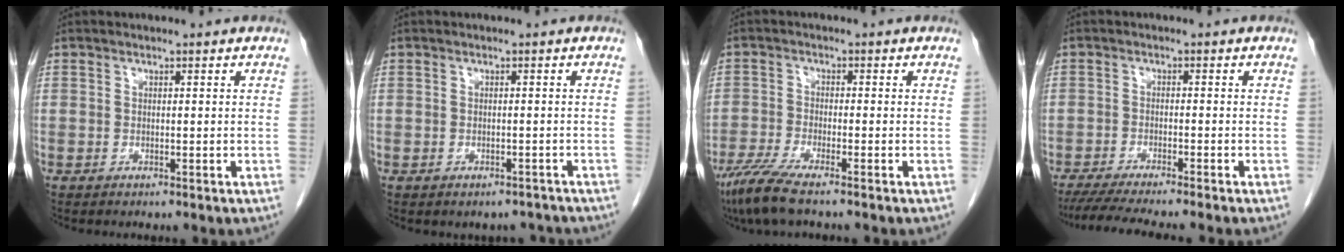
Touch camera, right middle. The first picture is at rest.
{"total": 2.5, "force": [-2.0, 1.4, 0.2], "torque": [0.002, 0.009, -0.026]}
{"total": 6.1, "force": [-4.7, 0.0, 4.0], "torque": [-0.079, -0.020, -0.091]}
{"total": 8.9, "force": [-7.7, -1.0, 4.5], "torque": [-0.056, -0.024, -0.122]}